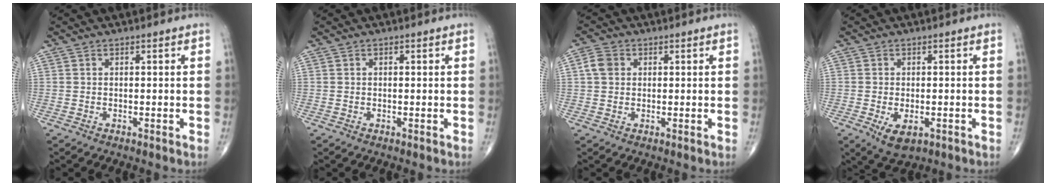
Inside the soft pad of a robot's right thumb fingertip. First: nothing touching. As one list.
[{"total": 0.0}, {"total": 3.5, "force": [0.7, 2.9, 1.9], "torque": [-0.032, 0.008, 0.009]}, {"total": 5.0, "force": [-1.7, 2.7, 3.9], "torque": [-0.064, -0.007, -0.019]}]